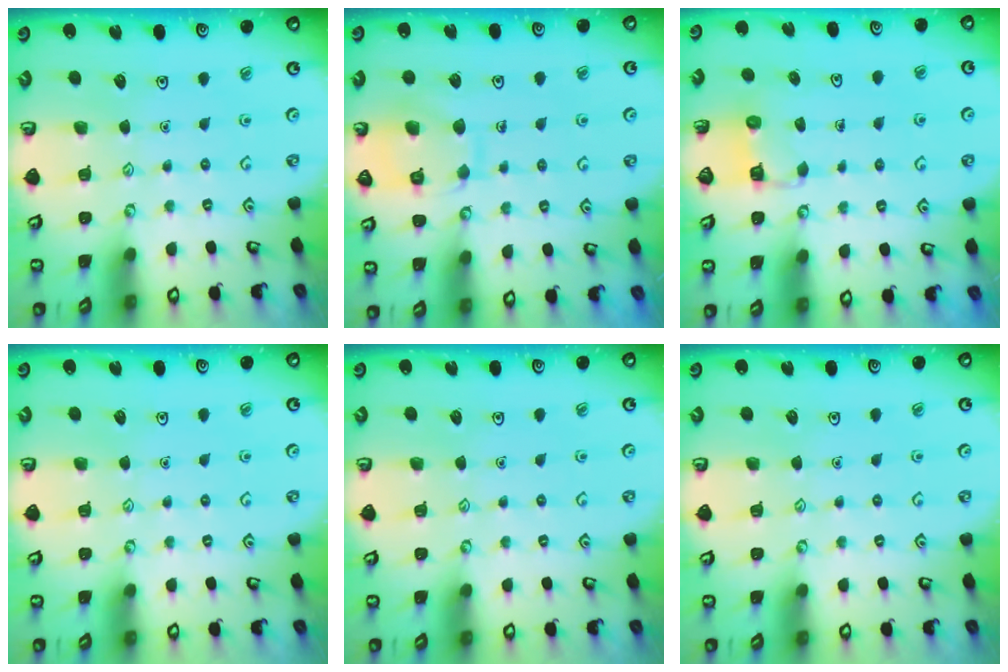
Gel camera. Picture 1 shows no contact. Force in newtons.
{"total": 11.0, "press": 11.0, "slide": 0.9}
{"total": 3.7, "press": 3.7, "slide": 0.4}
{"total": 0.0}
{"total": 0.0}
{"total": 0.0}